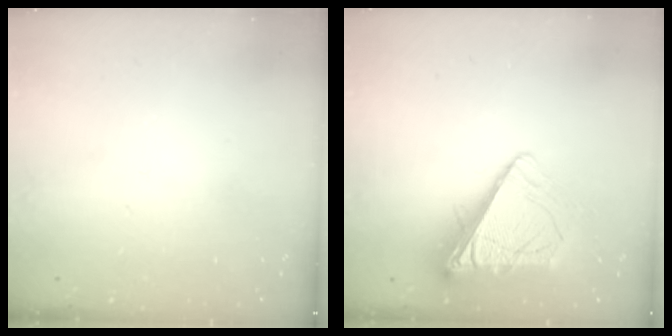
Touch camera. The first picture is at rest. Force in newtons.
{"total": 10.4, "press": 10.3, "slide": 1.4}